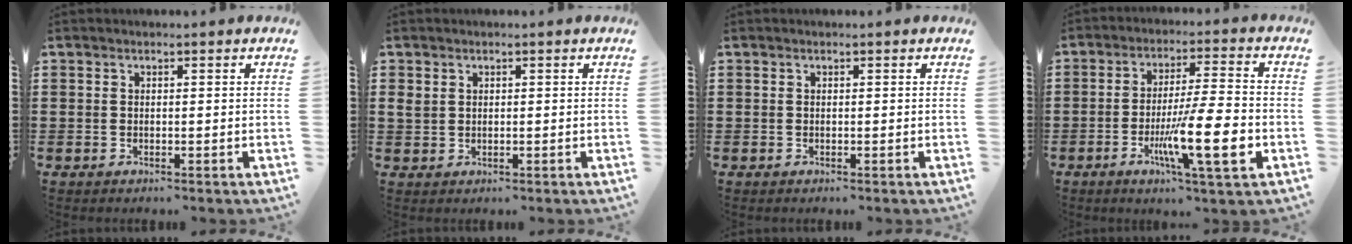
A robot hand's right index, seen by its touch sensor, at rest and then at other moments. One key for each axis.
{"total": 1.3, "fx": 0.7, "fy": 1.0, "fz": 0.6, "tx": -0.015, "ty": 0.004, "tz": 0.012}
{"total": 0.0}
{"total": 12.6, "fx": -4.0, "fy": 1.5, "fz": 11.8, "tx": -0.218, "ty": -0.012, "tz": -0.071}